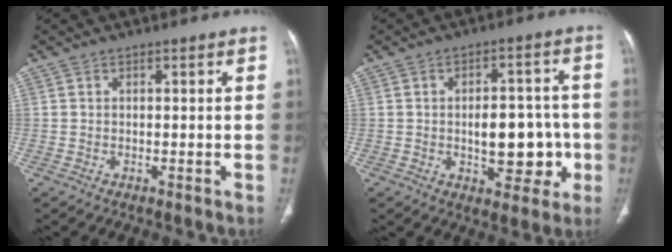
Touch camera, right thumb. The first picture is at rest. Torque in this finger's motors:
{"motor_torque": [1.10, 1.22, 1.10, -0.47, 0.31]}